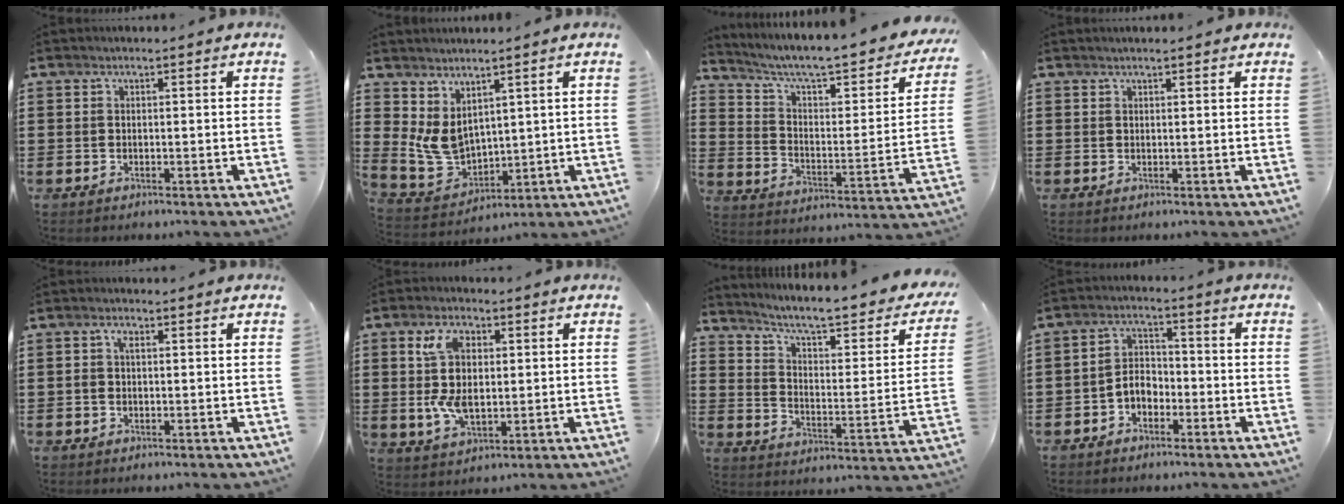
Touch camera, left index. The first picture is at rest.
{"total": 6.1, "force": [3.2, 4.4, 2.9], "torque": [-0.093, -0.011, 0.063]}
{"total": 5.9, "force": [4.5, 1.2, 3.6], "torque": [-0.082, -0.043, 0.069]}
{"total": 0.8, "force": [0.7, 0.1, 0.4], "torque": [-0.008, 0.001, 0.013]}
{"total": 1.7, "force": [0.3, 0.9, 1.5], "torque": [-0.039, 0.004, 0.001]}
{"total": 9.3, "force": [1.4, 5.2, 7.5], "torque": [-0.175, 0.010, 0.020]}
{"total": 5.8, "force": [4.4, 1.0, 3.6], "torque": [-0.083, -0.038, 0.064]}
{"total": 3.8, "force": [-2.1, 2.5, 2.0], "torque": [-0.046, 0.009, -0.045]}